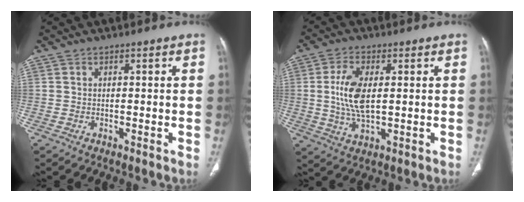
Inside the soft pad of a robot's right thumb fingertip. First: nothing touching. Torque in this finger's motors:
{"motor_torque": [-0.35, 0.86, 0.87, 0.61, 0.32]}